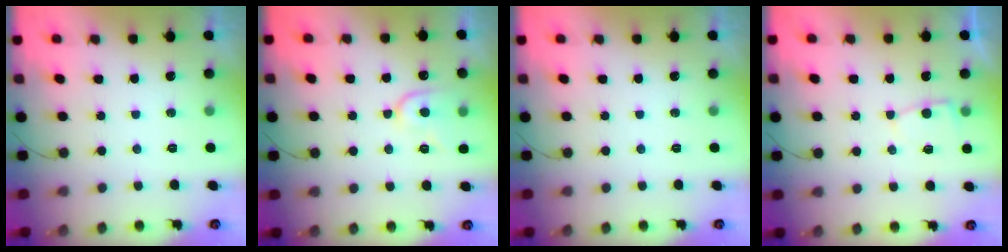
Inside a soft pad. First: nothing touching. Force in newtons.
{"total": 9.8, "press": 9.8, "slide": 0.7}
{"total": 0.0}
{"total": 3.9, "press": 3.9, "slide": 0.4}